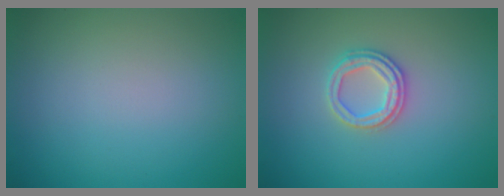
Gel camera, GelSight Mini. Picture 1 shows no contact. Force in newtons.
{"total": 2.5, "press": 2.4, "slide": 0.6}